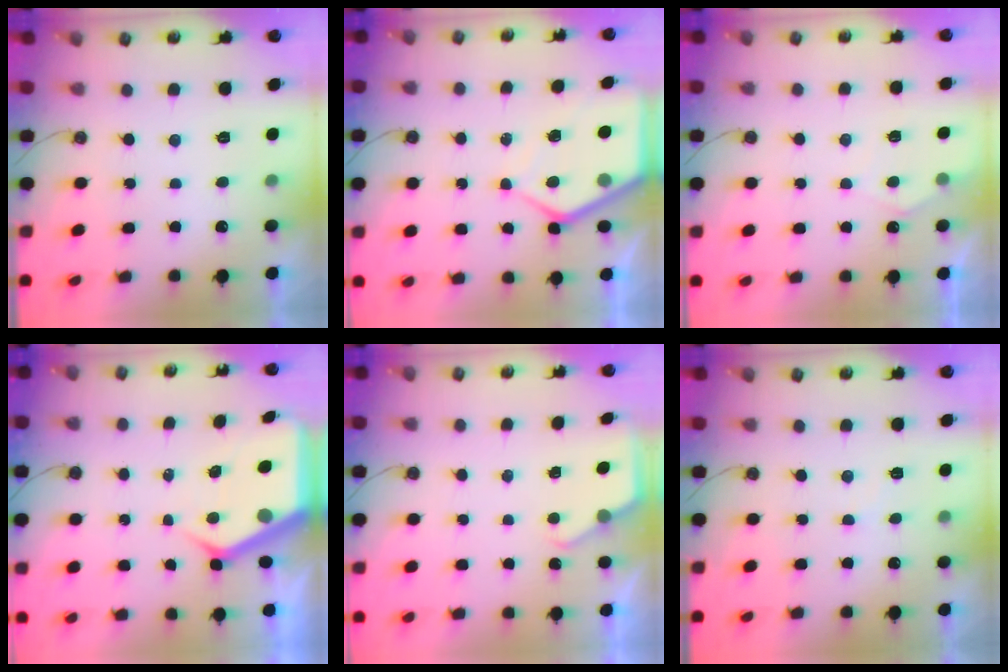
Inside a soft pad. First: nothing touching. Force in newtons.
{"total": 8.4, "press": 8.4, "slide": 0.7}
{"total": 4.6, "press": 4.5, "slide": 0.5}
{"total": 7.6, "press": 7.6, "slide": 0.8}
{"total": 2.8, "press": 2.8, "slide": 0.5}
{"total": 6.5, "press": 6.5, "slide": 0.7}